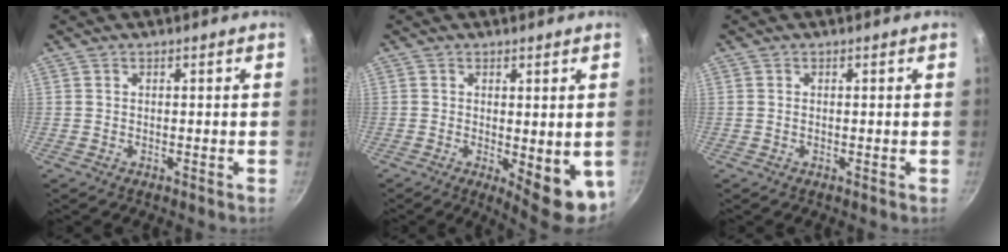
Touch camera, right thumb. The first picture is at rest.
{"total": 9.0, "force": [-1.1, 3.4, 8.2], "torque": [-0.088, -0.009, -0.004]}
{"total": 0.0}